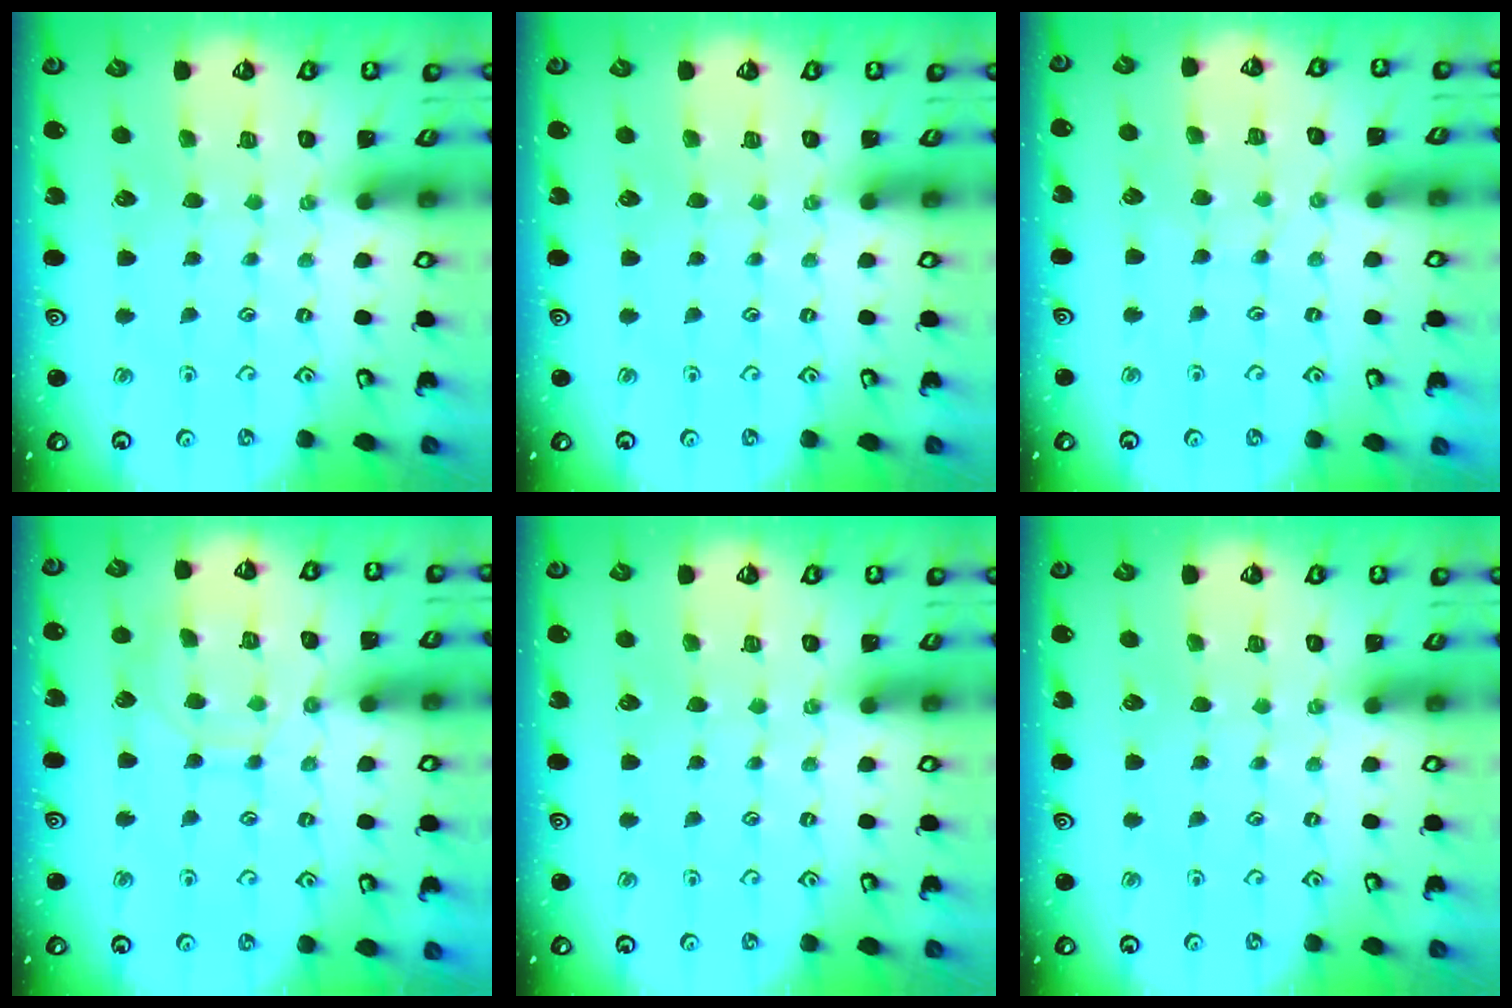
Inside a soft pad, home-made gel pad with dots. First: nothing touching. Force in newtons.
{"total": 0.0}
{"total": 3.6, "press": 3.6, "slide": 0.4}
{"total": 9.0, "press": 9.0, "slide": 0.8}
{"total": 0.0}
{"total": 0.0}